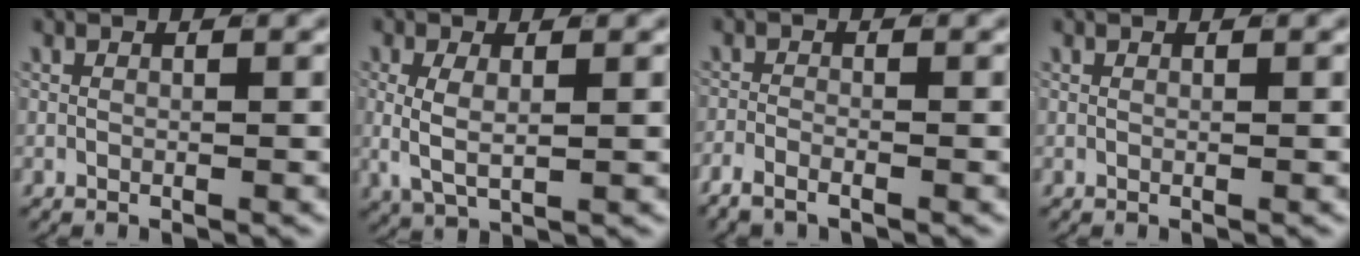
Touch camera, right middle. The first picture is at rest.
{"total": 3.9, "force": [0.1, 2.3, 3.2], "torque": [-0.081, -0.012, 0.011]}
{"total": 2.3, "force": [-1.9, 0.7, 1.0], "torque": [-0.018, 0.000, -0.039]}
{"total": 0.0}